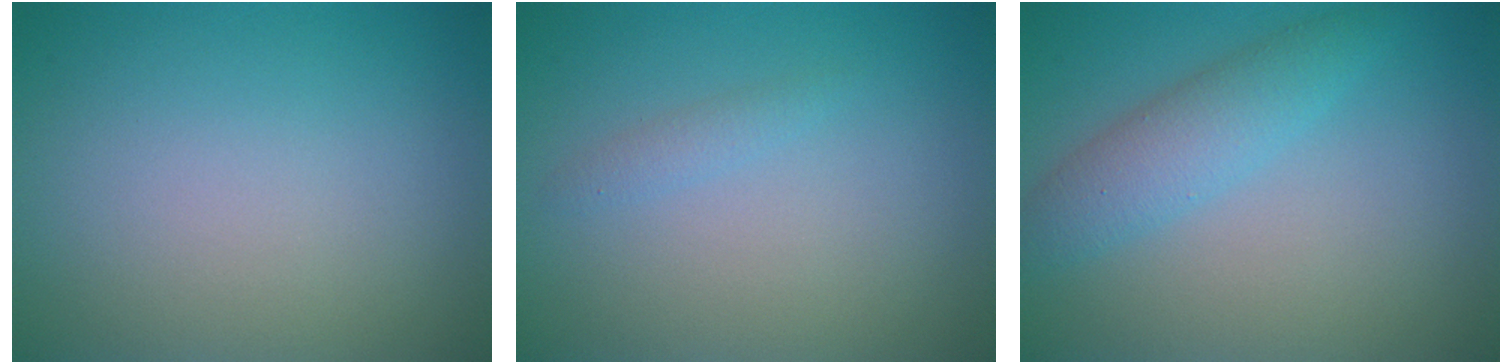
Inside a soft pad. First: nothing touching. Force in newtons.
{"total": 0.9, "press": 0.9, "slide": 0.0}
{"total": 3.2, "press": 3.2, "slide": 0.0}